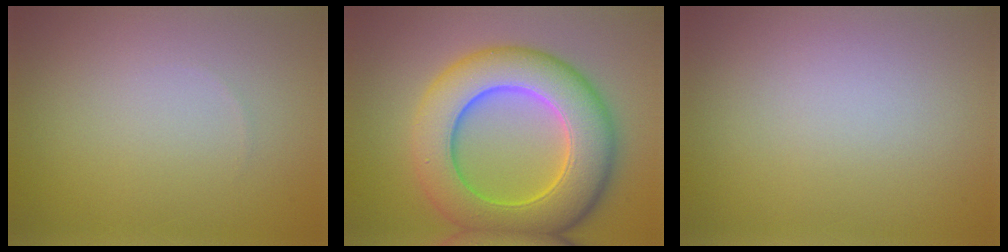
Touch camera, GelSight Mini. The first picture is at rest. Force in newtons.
{"total": 10.4, "press": 10.4, "slide": 0.2}
{"total": 0.0}